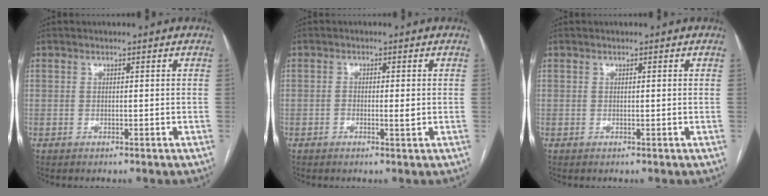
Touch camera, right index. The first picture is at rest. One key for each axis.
{"total": 1.8, "fx": -0.2, "fy": 0.6, "fz": 1.7, "tx": -0.025, "ty": 0.002, "tz": -0.001}
{"total": 0.0}